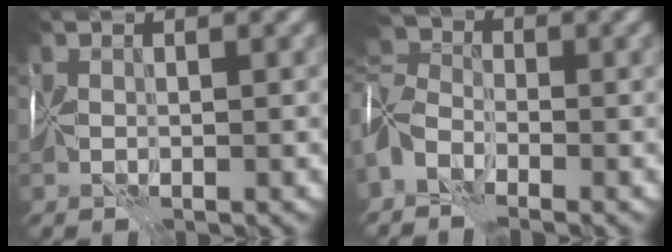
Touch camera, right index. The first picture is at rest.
{"total": 5.3, "force": [-3.4, 2.9, 2.9], "torque": [-0.060, 0.002, -0.084]}